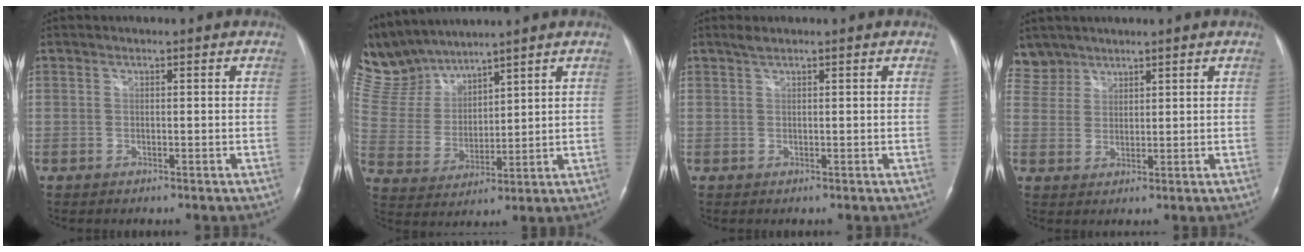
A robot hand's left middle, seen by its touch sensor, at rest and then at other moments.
{"total": 11.2, "force": [10.8, 2.1, 2.1], "torque": [-0.068, 0.013, 0.237]}
{"total": 1.1, "force": [0.9, 0.0, 0.6], "torque": [-0.016, 0.007, 0.022]}
{"total": 4.4, "force": [3.8, 2.2, -0.7], "torque": [0.022, 0.009, 0.077]}